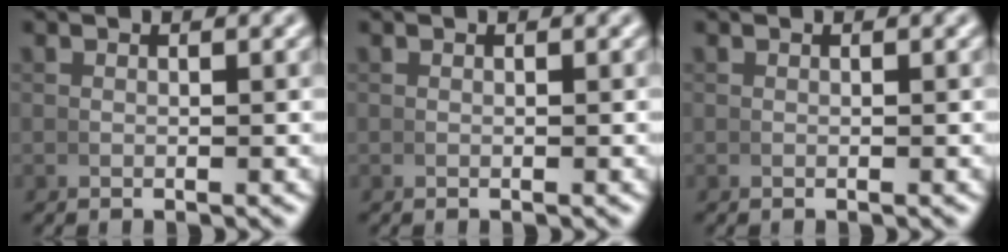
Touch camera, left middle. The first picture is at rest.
{"total": 0.0}
{"total": 0.0}